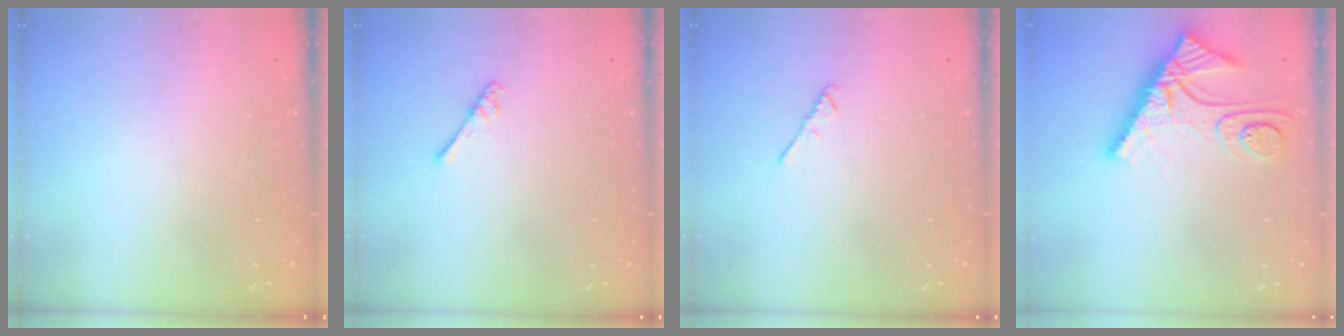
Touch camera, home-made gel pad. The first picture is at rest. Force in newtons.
{"total": 2.9, "press": 2.9, "slide": 0.4}
{"total": 2.6, "press": 2.6, "slide": 0.6}
{"total": 11.8, "press": 11.7, "slide": 1.0}